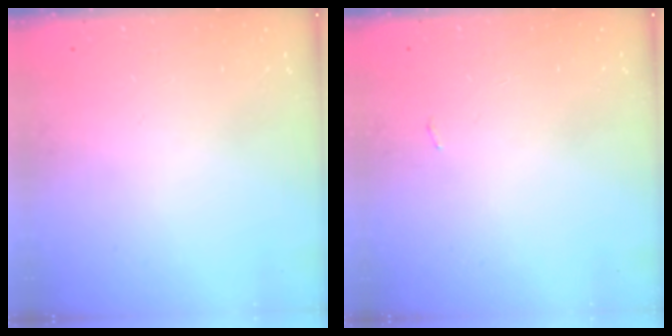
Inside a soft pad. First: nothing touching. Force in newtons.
{"total": 2.8, "press": 2.4, "slide": 1.4}